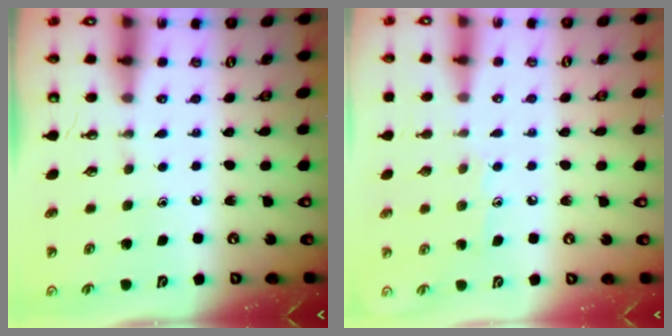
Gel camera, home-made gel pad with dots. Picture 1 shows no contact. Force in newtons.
{"total": 6.9, "press": 6.9, "slide": 0.7}